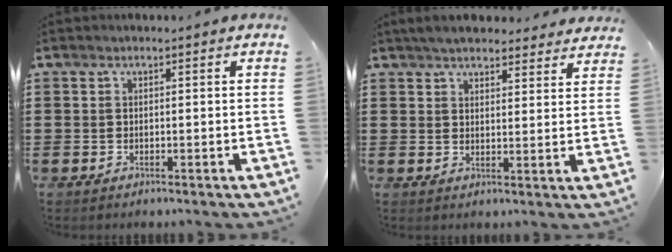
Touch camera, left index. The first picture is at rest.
{"total": 4.4, "force": [4.2, 0.8, 1.2], "torque": [-0.034, -0.010, 0.079]}